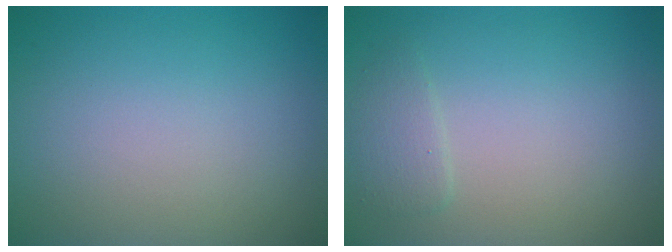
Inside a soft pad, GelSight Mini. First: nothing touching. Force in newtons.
{"total": 1.4, "press": 1.4, "slide": 0.1}